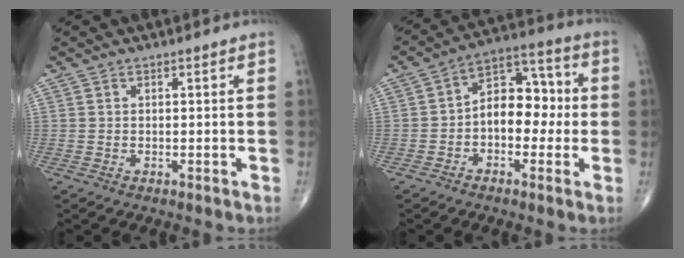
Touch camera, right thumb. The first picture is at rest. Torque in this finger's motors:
{"motor_torque": [0.12, 0.20, 0.47, 0.28, 0.06]}